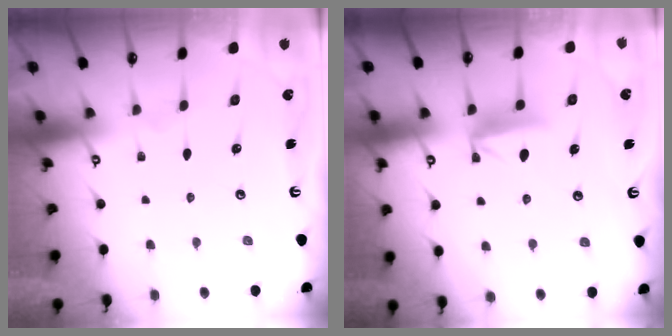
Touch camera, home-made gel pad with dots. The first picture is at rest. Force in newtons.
{"total": 7.4, "press": 7.3, "slide": 0.4}